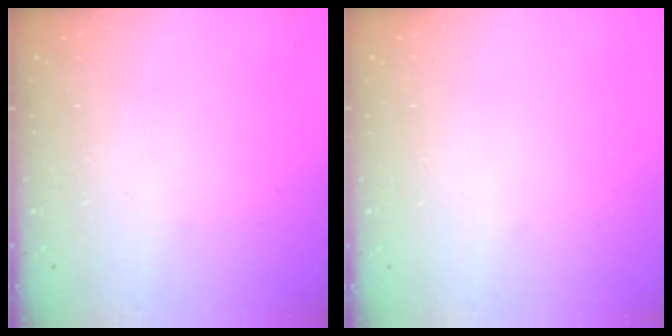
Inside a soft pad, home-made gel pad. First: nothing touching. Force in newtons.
{"total": 0.0}